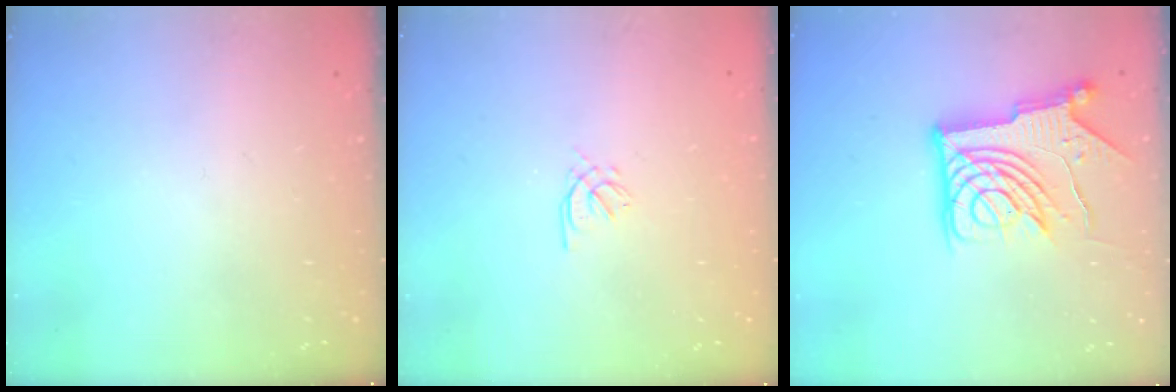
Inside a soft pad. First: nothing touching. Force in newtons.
{"total": 0.9, "press": 0.8, "slide": 0.5}
{"total": 16.4, "press": 16.3, "slide": 1.7}